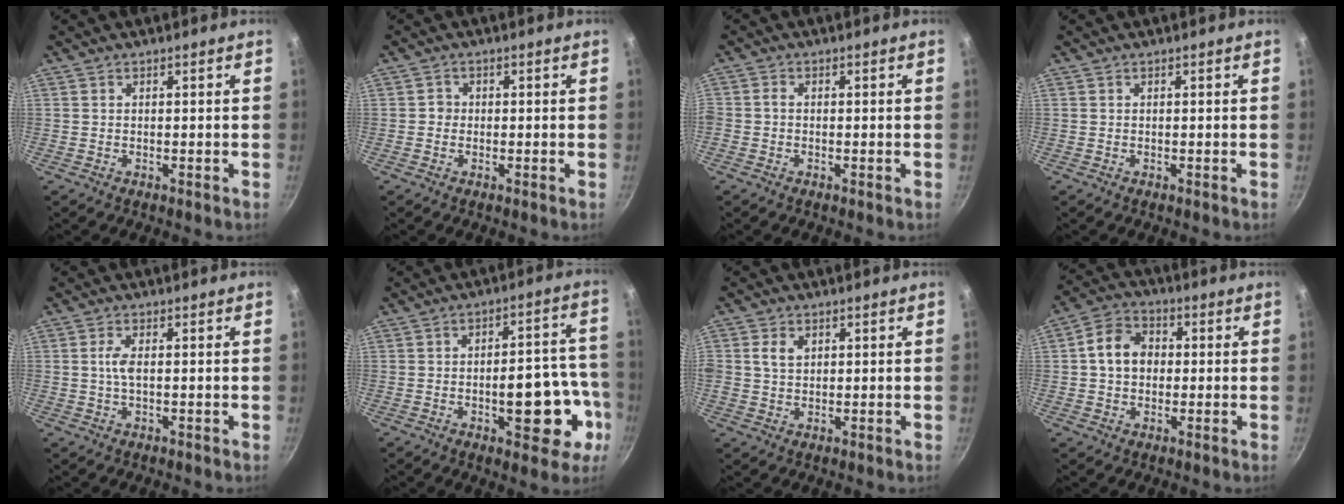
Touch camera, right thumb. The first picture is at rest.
{"total": 1.5, "force": [-0.2, 1.5, 0.4], "torque": [0.002, 0.005, -0.007]}
{"total": 1.4, "force": [-0.5, 1.1, 0.7], "torque": [-0.014, 0.006, -0.014]}
{"total": 0.0}
{"total": 2.6, "force": [0.1, 0.9, 2.5], "torque": [-0.060, 0.004, 0.001]}
{"total": 14.5, "force": [-4.8, 6.9, 11.9], "torque": [-0.107, 0.044, -0.059]}
{"total": 3.8, "force": [1.1, 2.8, 2.3], "torque": [-0.033, 0.002, 0.020]}
{"total": 8.5, "force": [0.6, 6.8, 5.2], "torque": [-0.067, 0.019, -0.005]}